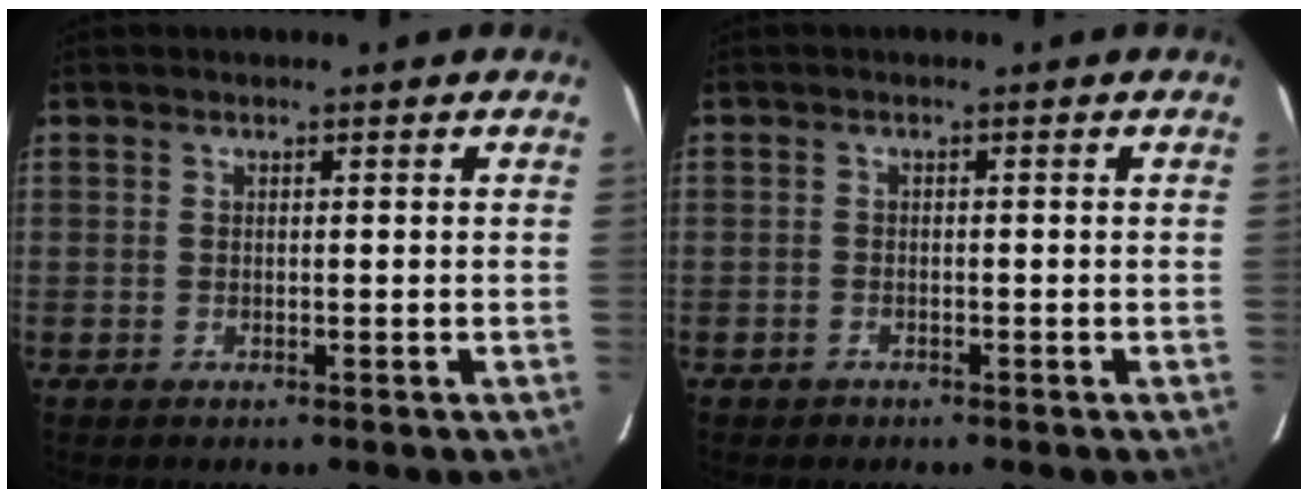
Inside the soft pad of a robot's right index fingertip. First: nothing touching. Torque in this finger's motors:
{"motor_torque": [0.02, -0.02, -0.01, 0.00]}